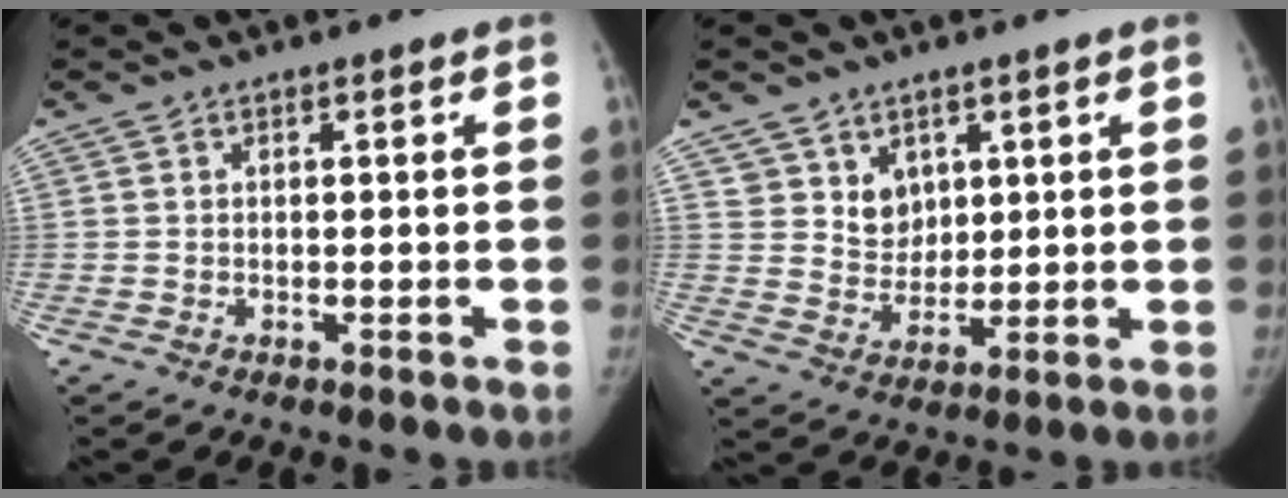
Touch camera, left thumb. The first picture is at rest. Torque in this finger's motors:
{"motor_torque": [-0.02, 0.02, 0.26, -0.22, 0.01]}